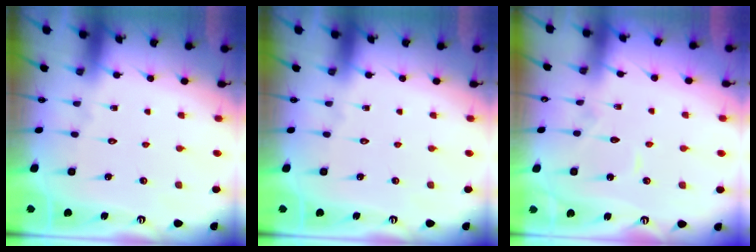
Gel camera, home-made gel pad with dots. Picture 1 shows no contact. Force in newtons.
{"total": 0.0}
{"total": 4.7, "press": 4.6, "slide": 0.6}